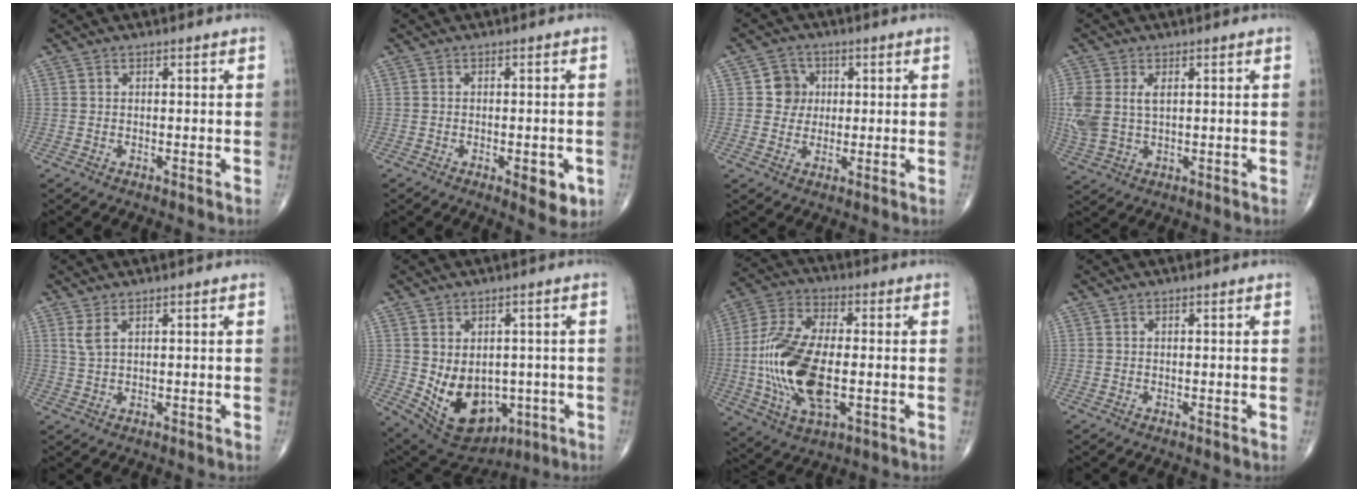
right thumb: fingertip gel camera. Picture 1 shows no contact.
{"total": 4.9, "force": [-1.8, 2.0, 4.2], "torque": [-0.041, -0.002, -0.018]}
{"total": 4.7, "force": [0.8, 4.5, 1.2], "torque": [0.011, 0.006, 0.006]}
{"total": 8.3, "force": [1.3, 5.0, 6.5], "torque": [-0.167, 0.005, 0.035]}
{"total": 2.3, "force": [1.2, 0.7, 1.8], "torque": [-0.046, 0.002, 0.033]}
{"total": 13.4, "force": [-2.2, 9.8, 8.9], "torque": [-0.117, 0.001, -0.001]}
{"total": 18.3, "force": [-2.1, 8.8, 15.9], "torque": [-0.331, 0.003, -0.037]}
{"total": 0.0}